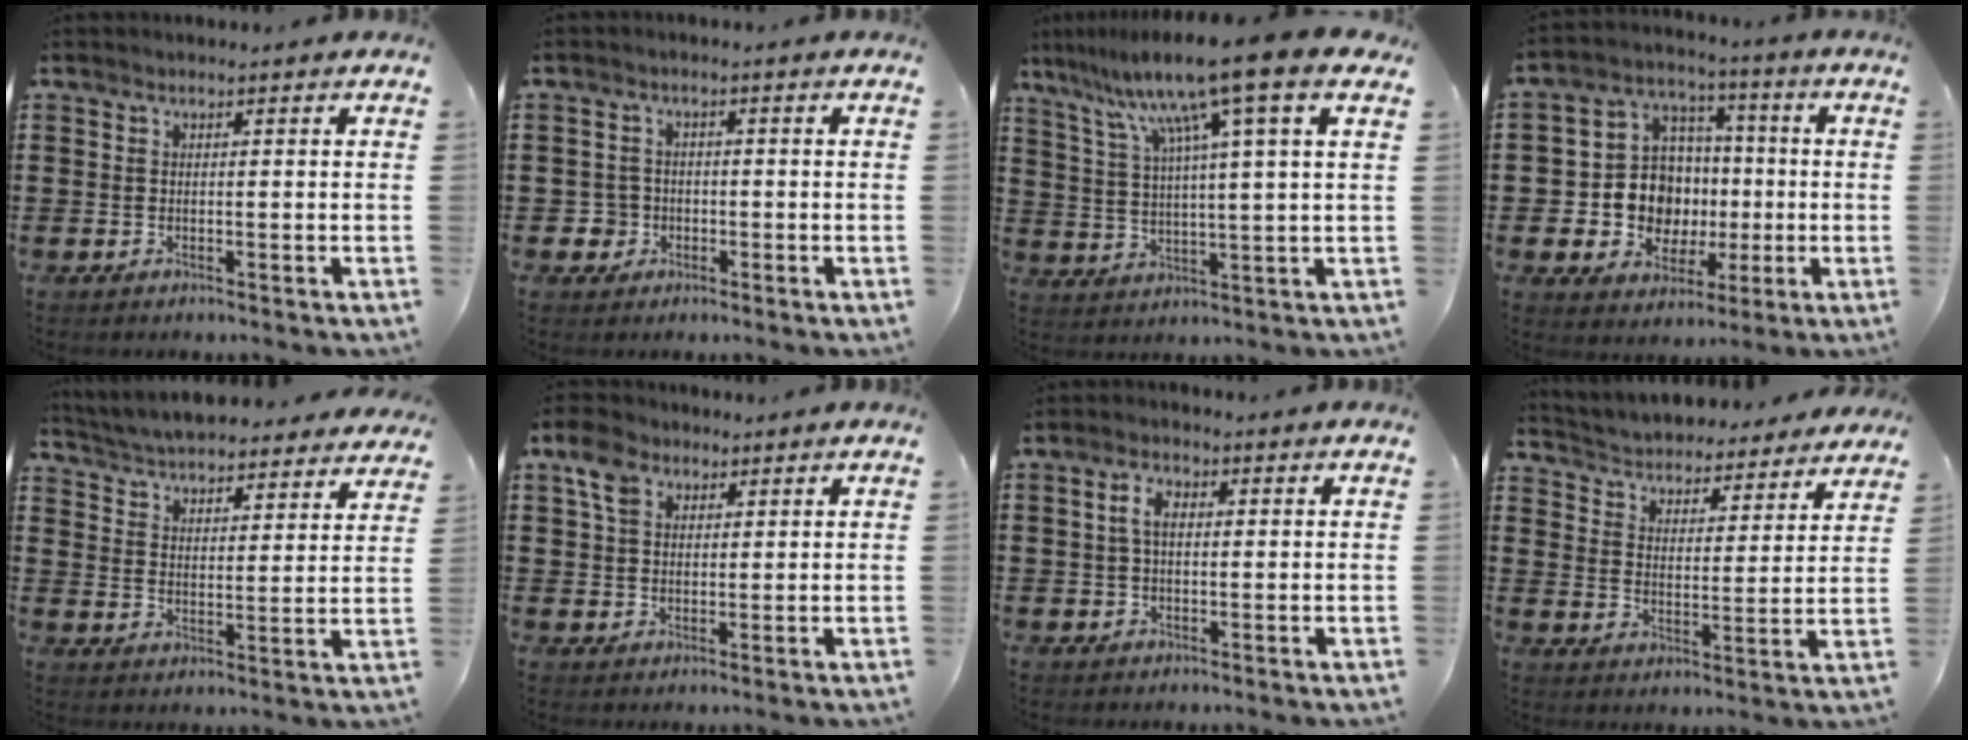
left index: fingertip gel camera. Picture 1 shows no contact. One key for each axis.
{"total": 2.8, "fx": -1.0, "fy": 2.5, "fz": 0.5, "tx": -0.020, "ty": 0.003, "tz": -0.025}
{"total": 12.3, "fx": 8.2, "fy": -0.7, "fz": 9.1, "tx": -0.200, "ty": -0.026, "tz": 0.129}
{"total": 10.2, "fx": -0.6, "fy": 9.5, "fz": 3.5, "tx": -0.110, "ty": 0.010, "tz": -0.002}
{"total": 5.2, "fx": 5.2, "fy": -0.1, "fz": 0.3, "tx": -0.032, "ty": -0.036, "tz": 0.088}
{"total": 5.3, "fx": 2.9, "fy": 4.0, "fz": 2.0, "tx": -0.059, "ty": 0.018, "tz": 0.053}
{"total": 3.4, "fx": 0.6, "fy": 2.2, "fz": 2.6, "tx": -0.057, "ty": 0.014, "tz": 0.007}
{"total": 4.0, "fx": 4.0, "fy": 0.0, "fz": -0.4, "tx": -0.017, "ty": -0.036, "tz": 0.061}